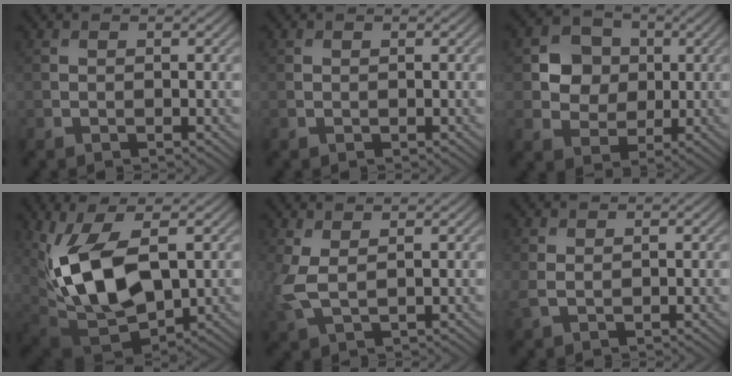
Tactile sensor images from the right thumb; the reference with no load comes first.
{"total": 0.0}
{"total": 5.9, "force": [1.0, 5.2, 2.6], "torque": [-0.056, 0.006, 0.001]}
{"total": 12.8, "force": [1.8, 6.6, 10.7], "torque": [-0.228, -0.011, 0.036]}
{"total": 4.3, "force": [1.1, 2.2, 3.6], "torque": [-0.111, -0.001, 0.023]}
{"total": 1.6, "force": [0.8, 0.8, 1.2], "torque": [-0.037, -0.002, 0.019]}